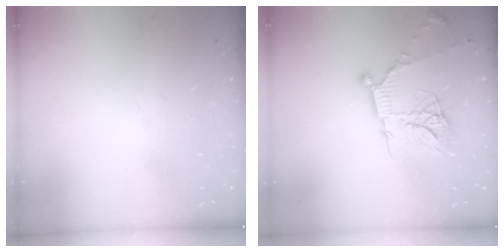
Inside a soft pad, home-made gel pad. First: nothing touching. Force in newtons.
{"total": 17.9, "press": 17.8, "slide": 1.6}